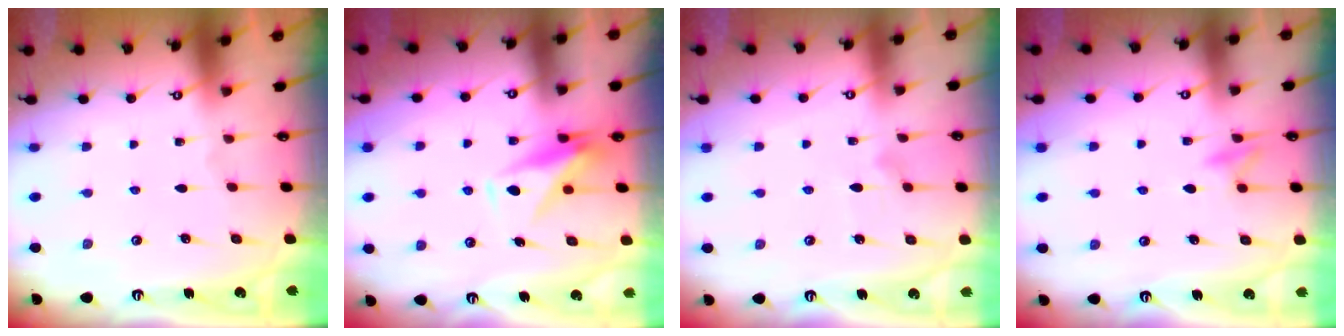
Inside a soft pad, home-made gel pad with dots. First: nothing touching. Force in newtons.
{"total": 8.8, "press": 8.6, "slide": 1.7}
{"total": 8.4, "press": 8.4, "slide": 0.4}
{"total": 9.0, "press": 8.9, "slide": 1.0}